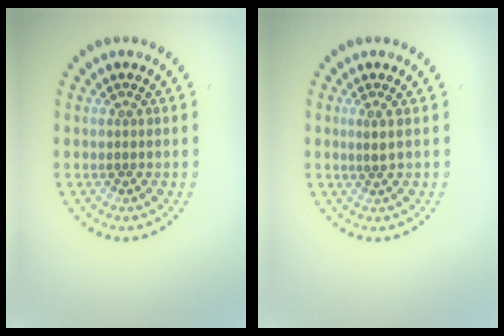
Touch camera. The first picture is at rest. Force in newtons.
{"total": 0.9, "press": 0.5, "slide": 0.8}